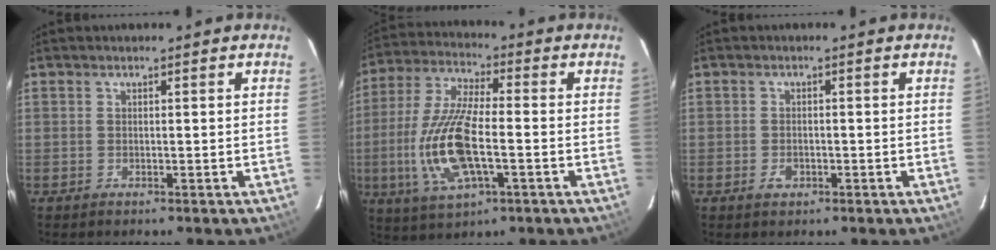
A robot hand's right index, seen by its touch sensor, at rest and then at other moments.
{"total": 15.7, "force": [-3.4, 5.0, 14.5], "torque": [-0.310, -0.008, -0.066]}
{"total": 2.2, "force": [-0.9, 1.4, 1.3], "torque": [-0.025, 0.001, -0.016]}